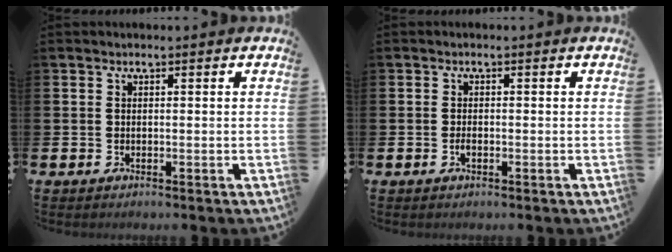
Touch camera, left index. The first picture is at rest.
{"total": 1.0, "force": [-0.4, 0.4, 0.8], "torque": [-0.019, 0.000, -0.007]}